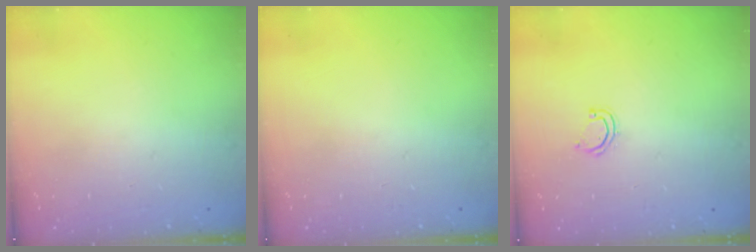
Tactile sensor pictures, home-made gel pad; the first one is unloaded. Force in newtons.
{"total": 0.0}
{"total": 4.3, "press": 4.3, "slide": 0.4}